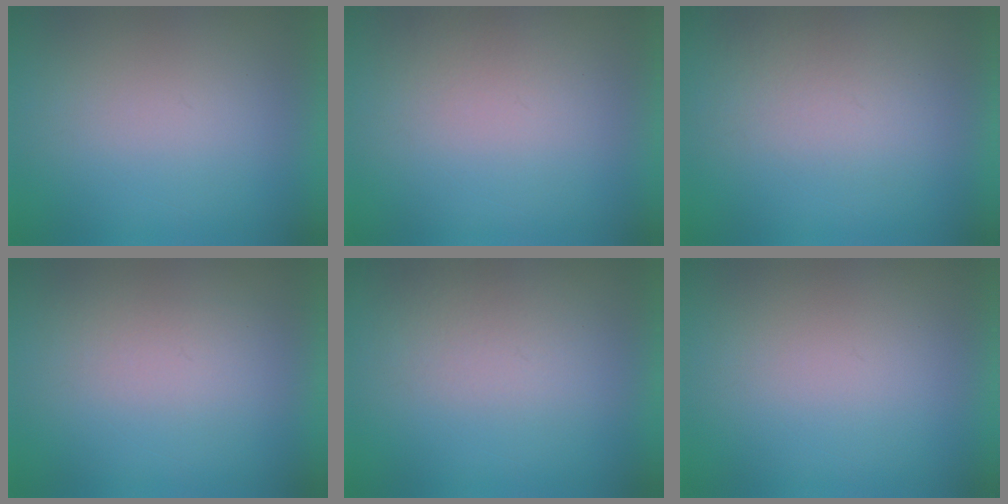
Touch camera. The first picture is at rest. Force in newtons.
{"total": 2.0}
{"total": 3.8}
{"total": 1.3}
{"total": 3.2}
{"total": 0.0}